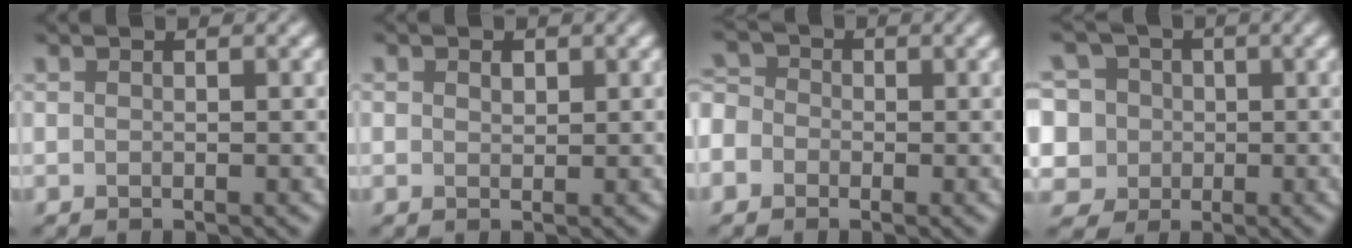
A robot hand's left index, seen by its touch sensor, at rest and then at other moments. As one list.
[{"total": 1.0, "force": [0.4, 0.7, 0.4], "torque": [-0.008, -0.001, 0.006]}, {"total": 4.0, "force": [-0.9, 3.6, 1.4], "torque": [-0.033, 0.025, -0.042]}, {"total": 9.8, "force": [3.1, 8.0, 4.7], "torque": [-0.093, 0.037, 0.014]}]